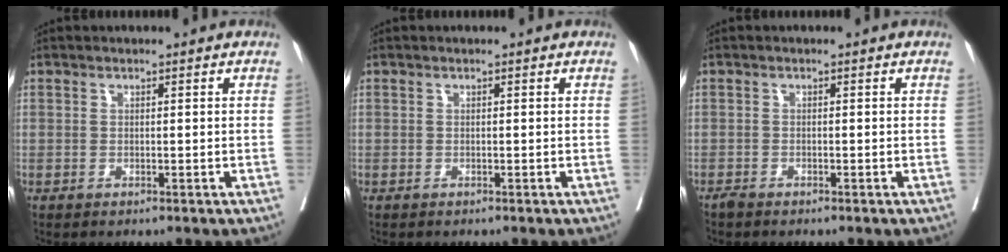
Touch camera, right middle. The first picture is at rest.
{"total": 0.0}
{"total": 0.8, "force": [-0.7, 0.1, 0.2], "torque": [-0.010, -0.002, -0.016]}